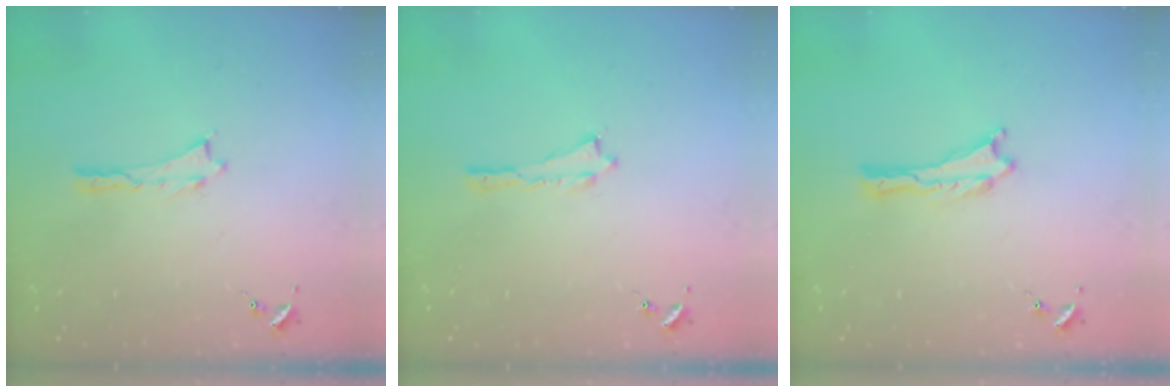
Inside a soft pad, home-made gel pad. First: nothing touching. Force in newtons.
{"total": 0.0}
{"total": 0.0}